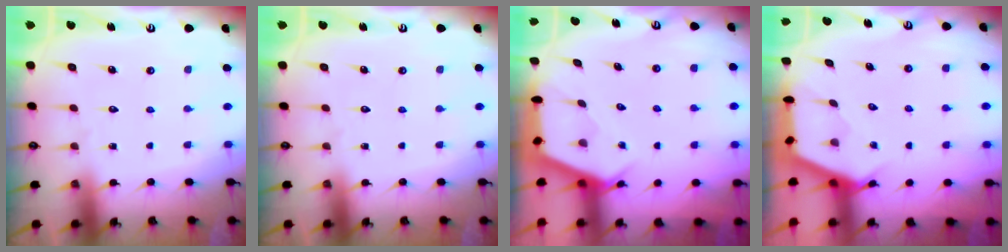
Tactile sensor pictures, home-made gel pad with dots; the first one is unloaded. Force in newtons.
{"total": 0.0}
{"total": 3.0, "press": 2.9, "slide": 0.3}
{"total": 2.7, "press": 2.7, "slide": 0.3}